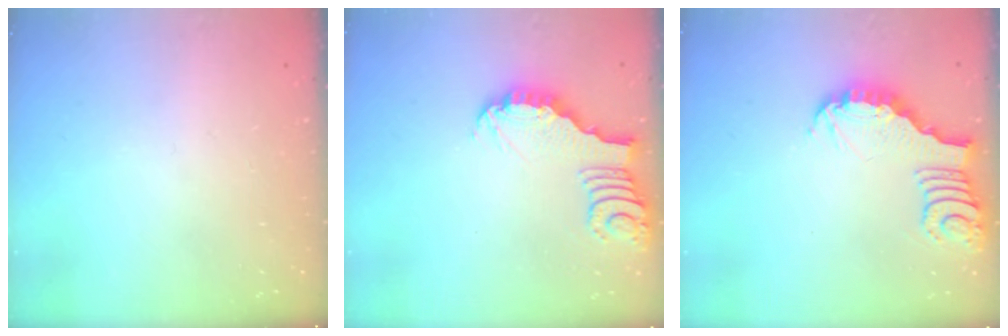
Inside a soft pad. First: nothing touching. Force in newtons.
{"total": 3.5, "press": 3.5, "slide": 0.3}
{"total": 3.7, "press": 3.7, "slide": 0.1}